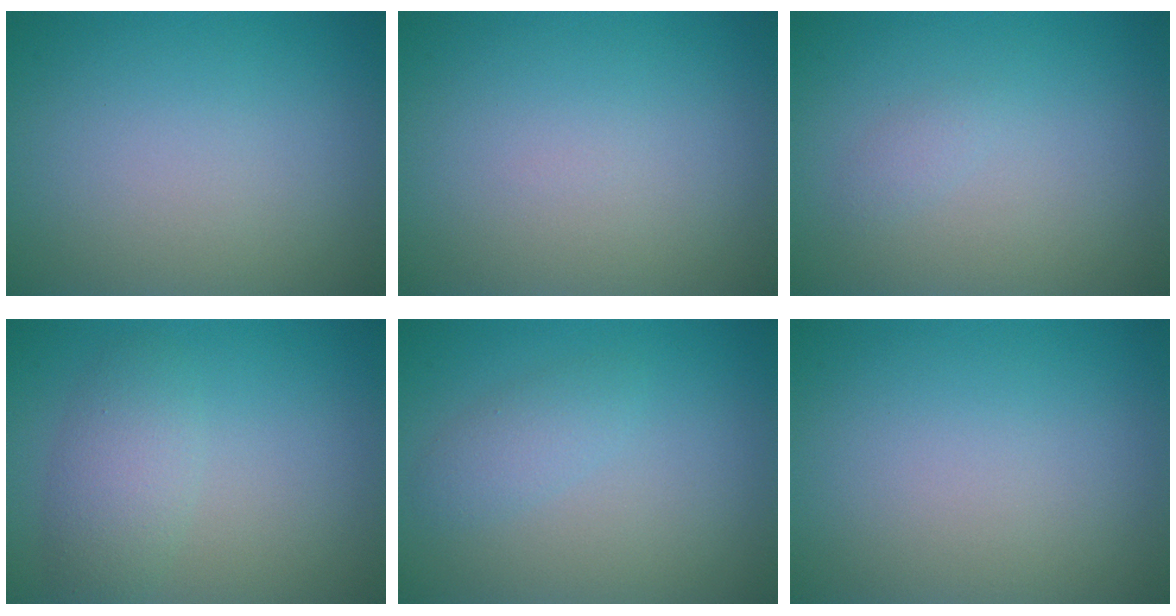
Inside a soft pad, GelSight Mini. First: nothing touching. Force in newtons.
{"total": 0.0}
{"total": 0.7, "press": 0.7, "slide": 0.0}
{"total": 2.9, "press": 2.9, "slide": 0.0}
{"total": 1.6, "press": 1.6, "slide": 0.0}
{"total": 0.0}